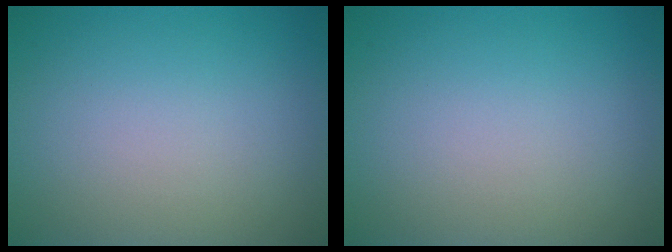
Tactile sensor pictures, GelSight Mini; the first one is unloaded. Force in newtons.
{"total": 0.0}